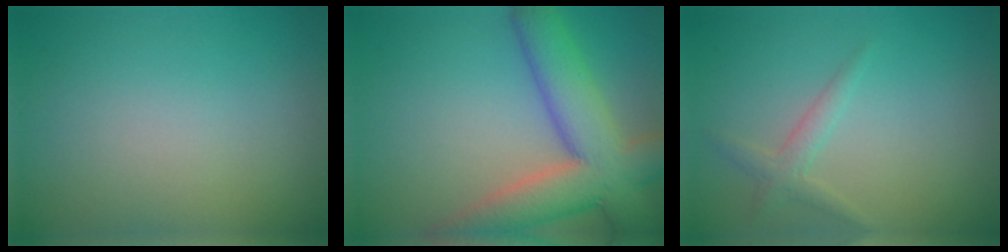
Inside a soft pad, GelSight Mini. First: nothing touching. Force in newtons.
{"total": 8.9, "press": 8.9, "slide": 0.4}
{"total": 1.6, "press": 1.6, "slide": 0.0}